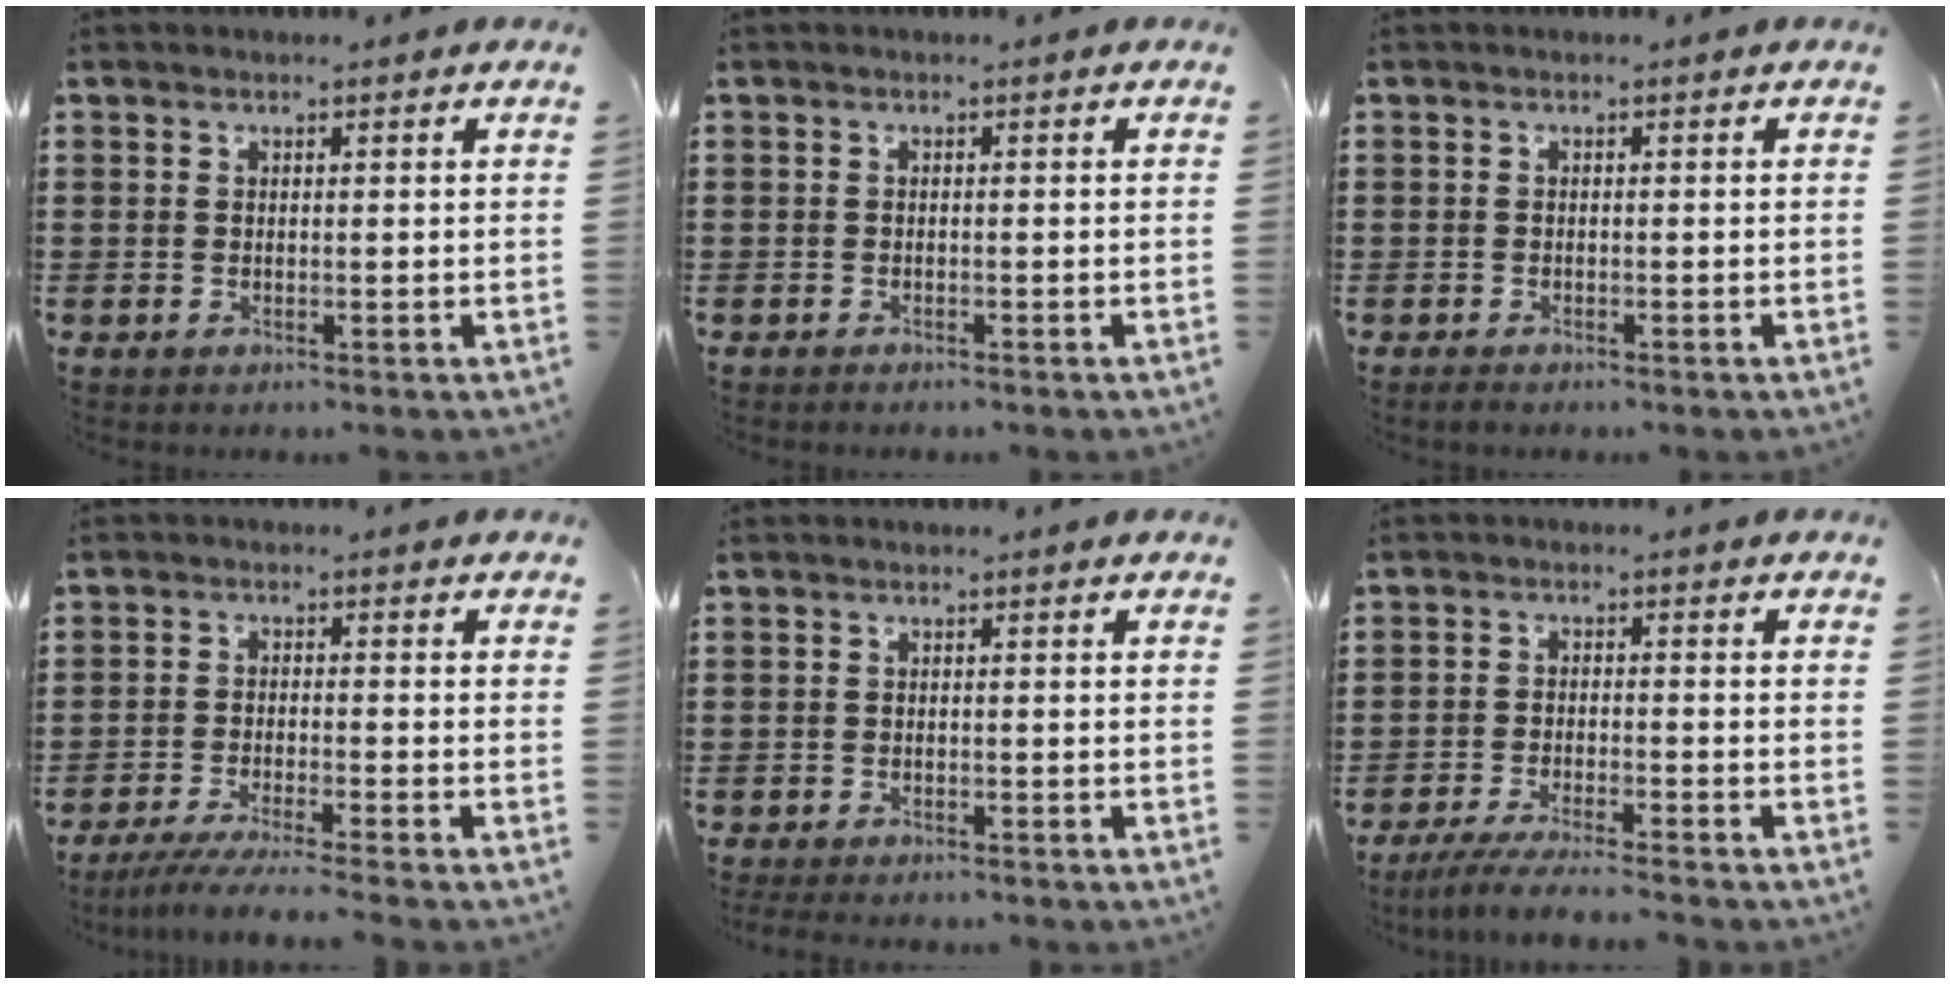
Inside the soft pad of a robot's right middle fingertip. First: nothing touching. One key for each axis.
{"total": 0.5, "fx": -0.5, "fy": 0.1, "fz": 0.0, "tx": -0.001, "ty": 0.000, "tz": -0.011}
{"total": 0.7, "fx": -0.6, "fy": 0.3, "fz": 0.2, "tx": -0.004, "ty": -0.002, "tz": -0.013}
{"total": 3.9, "fx": -3.5, "fy": -0.3, "fz": 1.7, "tx": -0.036, "ty": -0.013, "tz": -0.070}
{"total": 1.3, "fx": -1.3, "fy": 0.2, "fz": 0.1, "tx": -0.006, "ty": 0.000, "tz": -0.027}
{"total": 4.2, "fx": -3.8, "fy": -0.1, "fz": 1.7, "tx": -0.042, "ty": -0.012, "tz": -0.077}